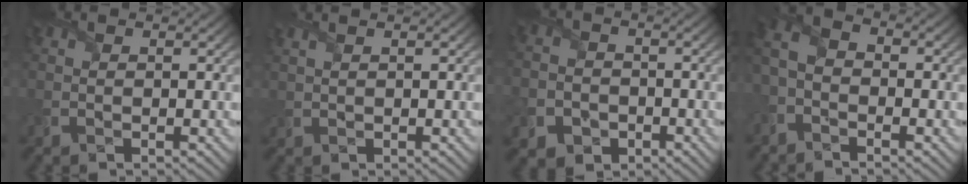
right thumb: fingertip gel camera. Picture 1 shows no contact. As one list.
[{"total": 1.5, "force": [1.1, 0.1, 1.0], "torque": [-0.029, 0.006, 0.029]}, {"total": 6.2, "force": [-3.1, 5.1, 1.7], "torque": [-0.054, -0.019, -0.070]}, {"total": 4.9, "force": [-2.3, 3.1, 2.9], "torque": [-0.071, 0.005, -0.052]}]